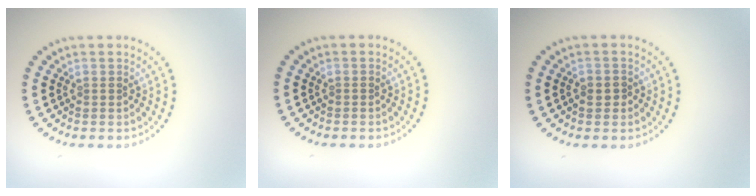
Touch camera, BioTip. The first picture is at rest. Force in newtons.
{"total": 0.0}
{"total": 0.8, "press": 0.7, "slide": 0.4}